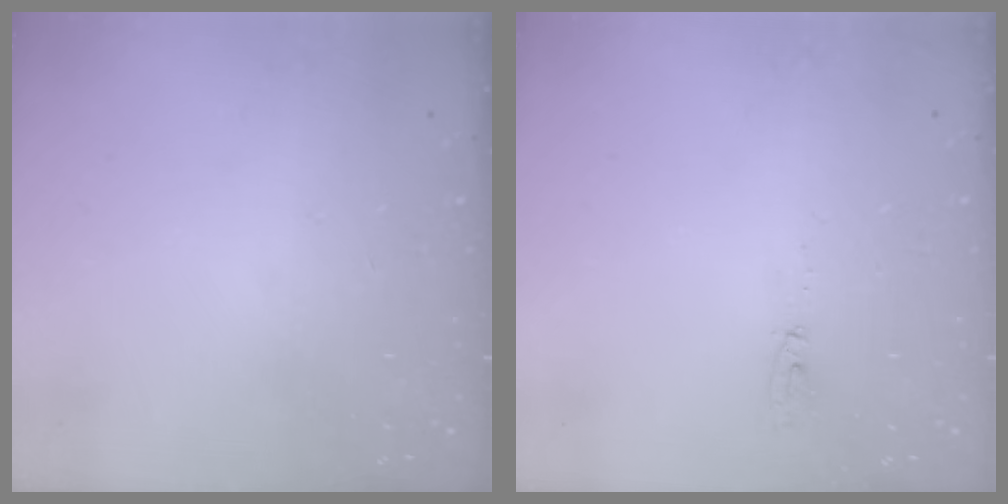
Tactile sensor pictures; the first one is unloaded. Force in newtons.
{"total": 16.2, "press": 5.8, "slide": 15.1}